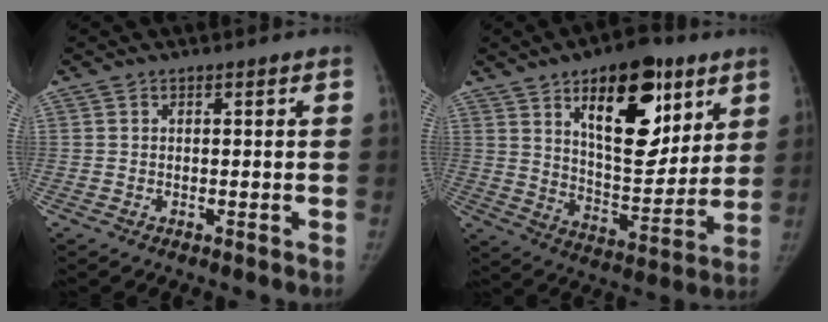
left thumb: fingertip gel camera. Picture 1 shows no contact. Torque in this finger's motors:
{"motor_torque": [1.47, 1.50, 1.58, -0.68, 0.14]}